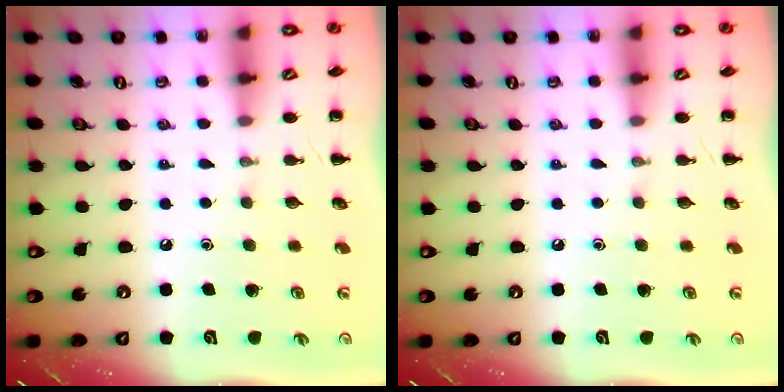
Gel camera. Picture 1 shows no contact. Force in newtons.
{"total": 0.0}